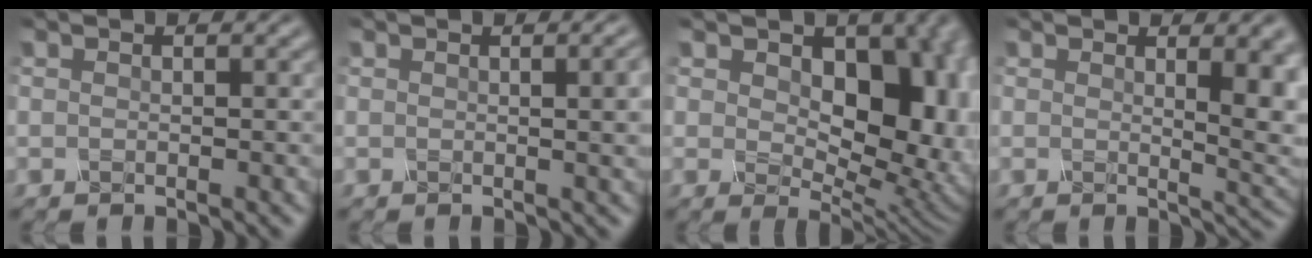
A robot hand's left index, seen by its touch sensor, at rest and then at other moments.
{"total": 4.0, "force": [0.6, 1.5, 3.7], "torque": [-0.022, 0.010, 0.007]}
{"total": 10.4, "force": [1.6, 6.8, 7.8], "torque": [-0.112, -0.020, 0.029]}
{"total": 6.5, "force": [1.3, 2.2, 6.0], "torque": [-0.055, -0.006, 0.024]}